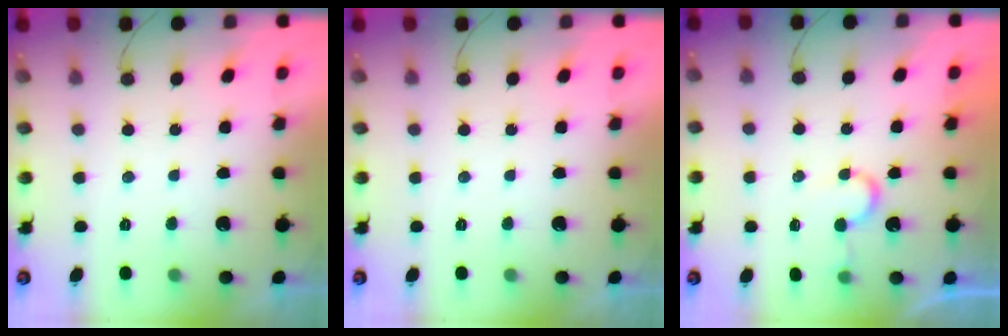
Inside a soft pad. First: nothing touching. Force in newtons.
{"total": 0.0}
{"total": 6.2, "press": 6.2, "slide": 0.5}